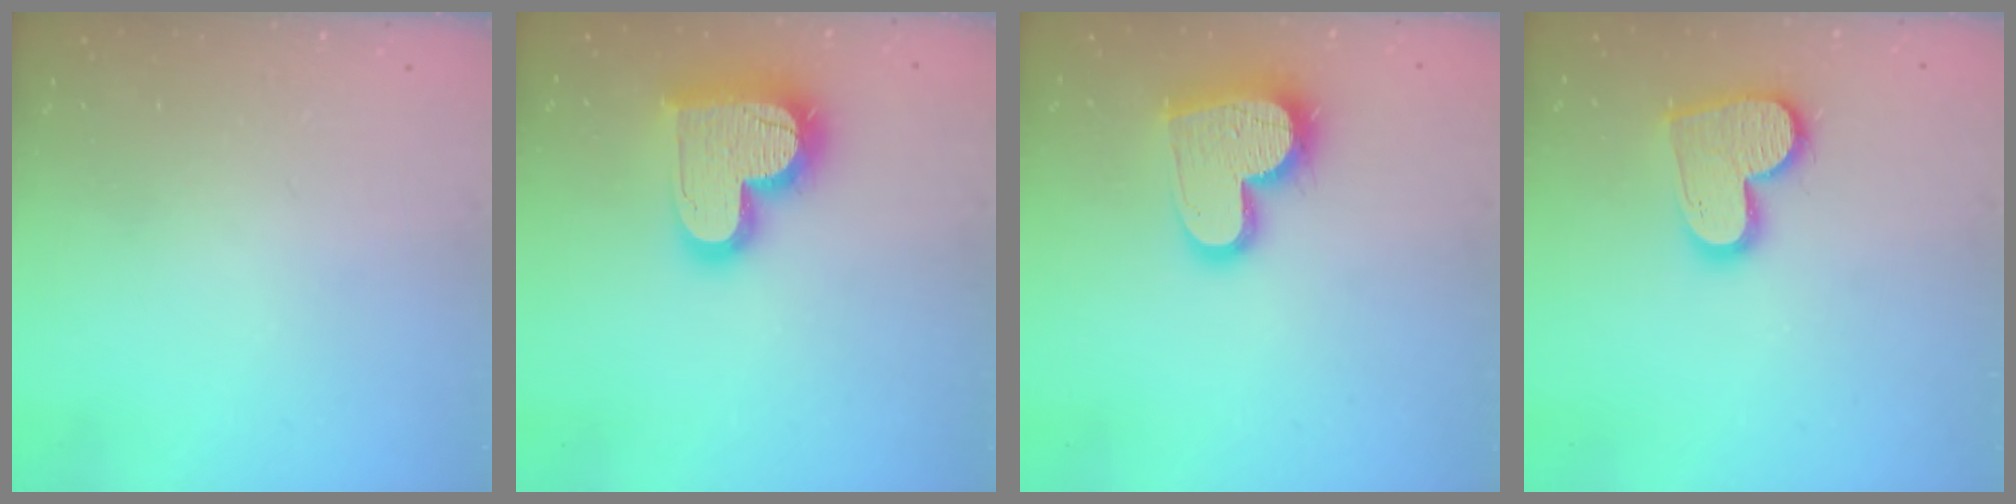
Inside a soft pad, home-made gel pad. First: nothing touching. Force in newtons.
{"total": 20.0, "press": 19.9, "slide": 1.4}
{"total": 16.4, "press": 16.3, "slide": 1.2}
{"total": 15.2, "press": 15.1, "slide": 1.2}